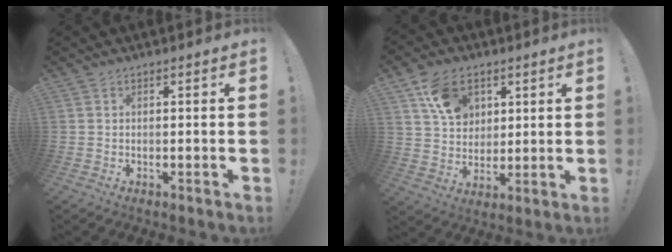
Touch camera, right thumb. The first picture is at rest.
{"total": 12.2, "force": [6.2, 8.9, 5.6], "torque": [-0.079, -0.025, 0.119]}